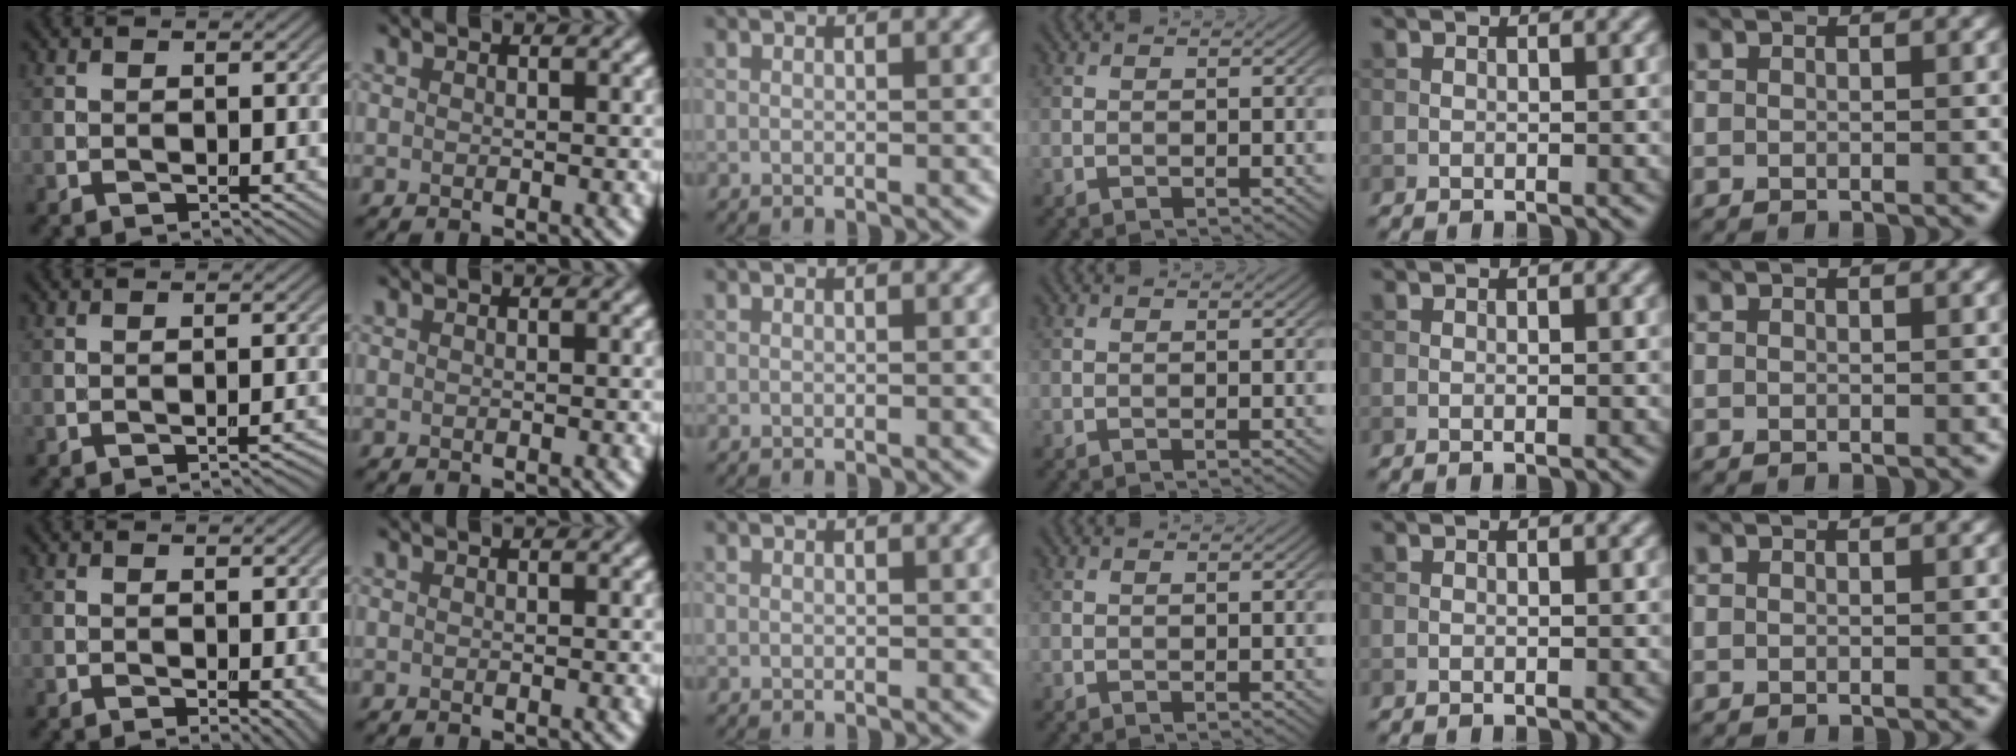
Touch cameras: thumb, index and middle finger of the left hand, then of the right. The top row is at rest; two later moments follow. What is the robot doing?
{"motion": "screw", "object": "dispenser bottle"}